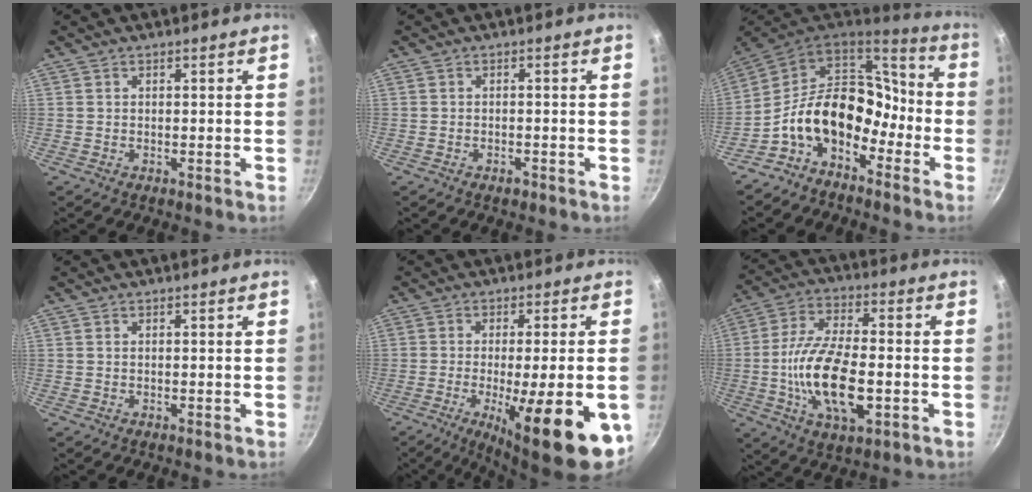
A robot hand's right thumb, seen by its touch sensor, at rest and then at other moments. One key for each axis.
{"total": 1.3, "fx": -0.9, "fy": 0.6, "fz": 0.7, "tx": -0.013, "ty": 0.008, "tz": -0.012}
{"total": 17.4, "fx": -6.1, "fy": 11.7, "fz": 11.3, "tx": -0.150, "ty": 0.078, "tz": -0.129}
{"total": 0.0}
{"total": 19.5, "fx": -6.6, "fy": 4.8, "fz": 17.7, "tx": -0.234, "ty": -0.009, "tz": -0.088}
{"total": 16.7, "fx": -3.2, "fy": 7.5, "fz": 14.5, "tx": -0.268, "ty": 0.018, "tz": -0.066}